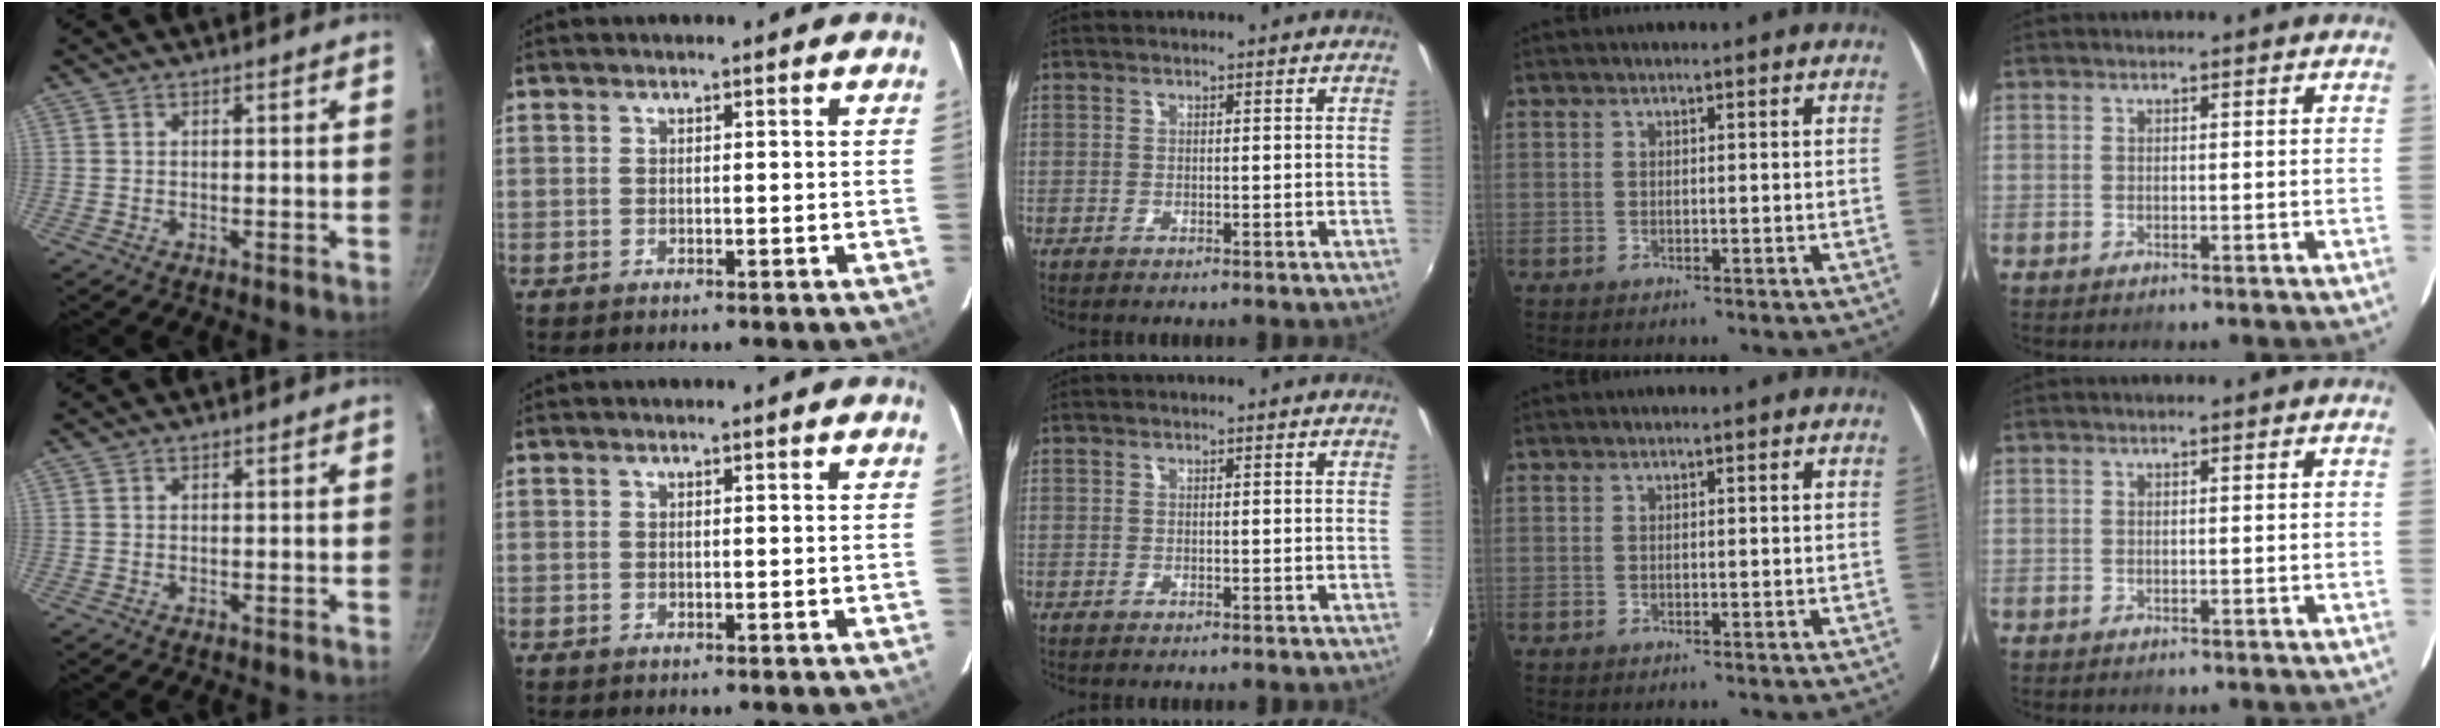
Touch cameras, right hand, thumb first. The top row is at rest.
{}